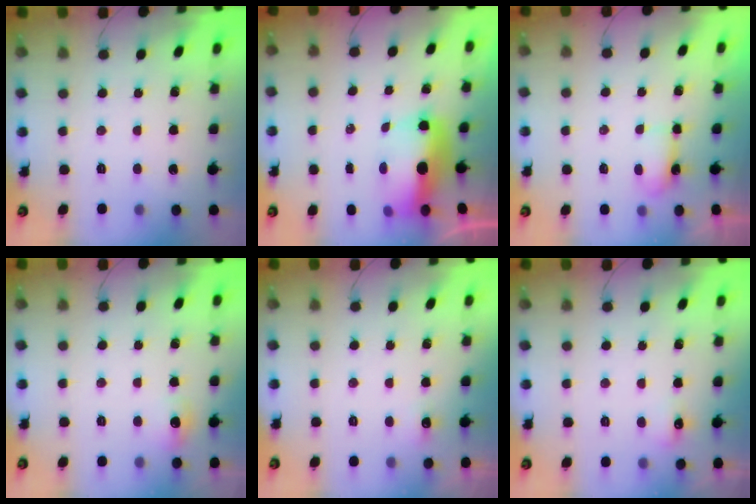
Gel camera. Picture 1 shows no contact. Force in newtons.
{"total": 10.6, "press": 10.4, "slide": 2.2}
{"total": 3.8, "press": 3.7, "slide": 1.0}
{"total": 5.5, "press": 5.3, "slide": 1.4}
{"total": 6.6, "press": 3.0, "slide": 5.9}
{"total": 4.4, "press": 4.2, "slide": 1.2}